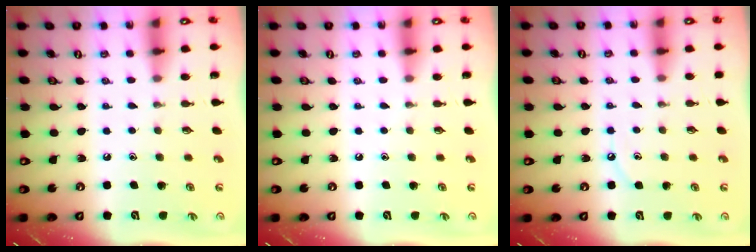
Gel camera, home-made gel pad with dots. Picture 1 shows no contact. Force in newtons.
{"total": 0.0}
{"total": 4.5, "press": 4.5, "slide": 0.3}